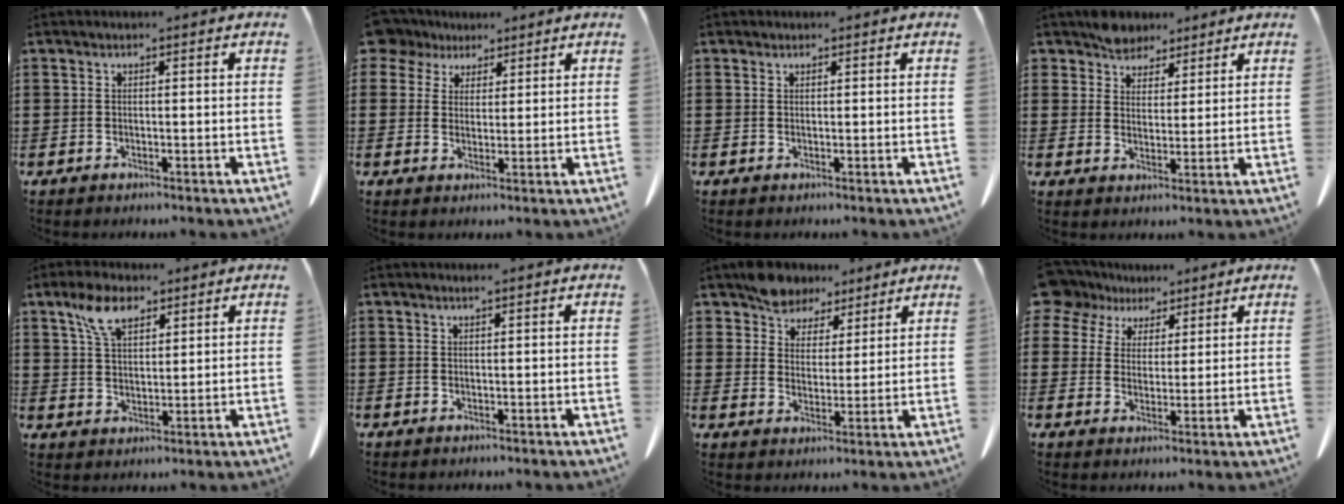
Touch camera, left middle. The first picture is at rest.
{"total": 4.8, "force": [3.5, 3.1, 1.0], "torque": [-0.035, 0.000, 0.066]}
{"total": 0.6, "force": [0.5, 0.3, 0.1], "torque": [-0.003, 0.000, 0.011]}
{"total": 4.8, "force": [4.3, 2.1, 0.3], "torque": [-0.023, -0.003, 0.083]}
{"total": 7.0, "force": [4.3, 3.3, 4.5], "torque": [-0.102, 0.009, 0.080]}
{"total": 0.5, "force": [0.4, -0.1, 0.4], "torque": [-0.007, -0.004, 0.009]}
{"total": 6.5, "force": [5.6, 3.2, 0.9], "torque": [-0.045, -0.009, 0.108]}
{"total": 6.3, "force": [4.6, 4.2, 1.2], "torque": [-0.049, -0.008, 0.086]}